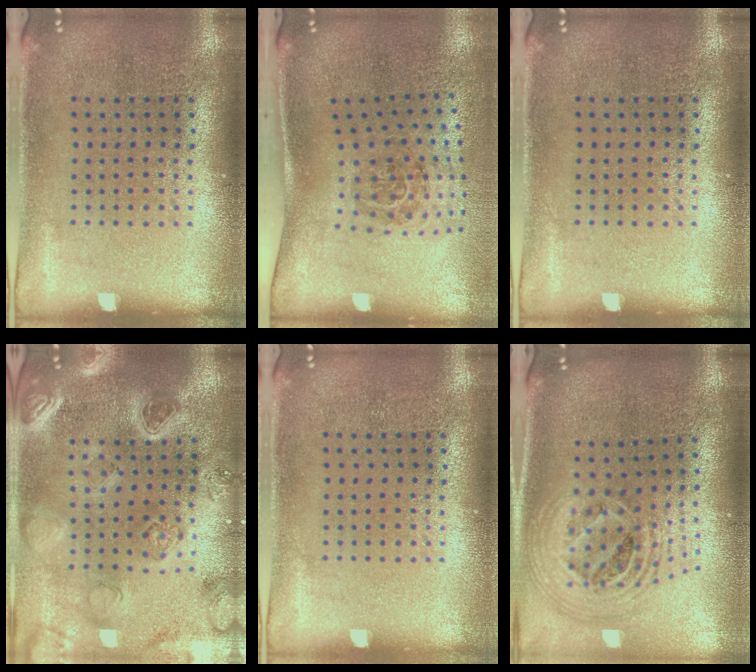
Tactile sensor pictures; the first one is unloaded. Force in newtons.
{"total": 1.9, "press": 1.2, "slide": 1.5}
{"total": 0.0}
{"total": 2.5, "press": 2.5, "slide": 0.3}
{"total": 0.0}
{"total": 2.5, "press": 1.8, "slide": 1.7}